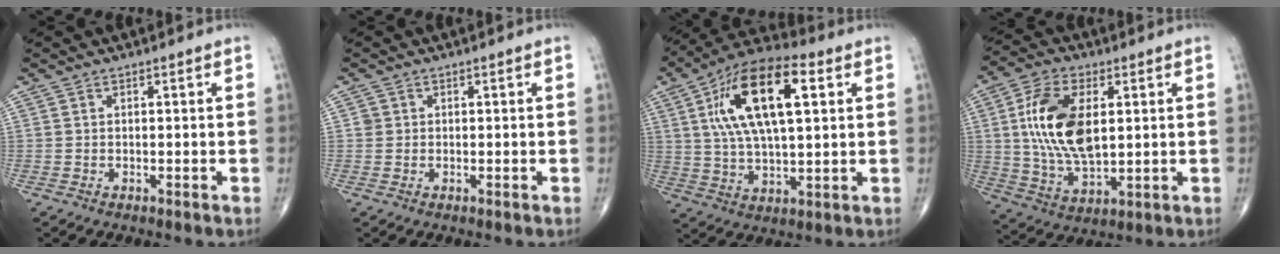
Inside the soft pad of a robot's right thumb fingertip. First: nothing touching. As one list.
[{"total": 1.1, "force": [0.2, 1.1, 0.2], "torque": [0.005, 0.002, 0.002]}, {"total": 19.3, "force": [5.6, 8.2, 16.6], "torque": [-0.292, 0.010, 0.091]}, {"total": 16.0, "force": [2.7, 8.4, 13.3], "torque": [-0.251, -0.009, 0.056]}]